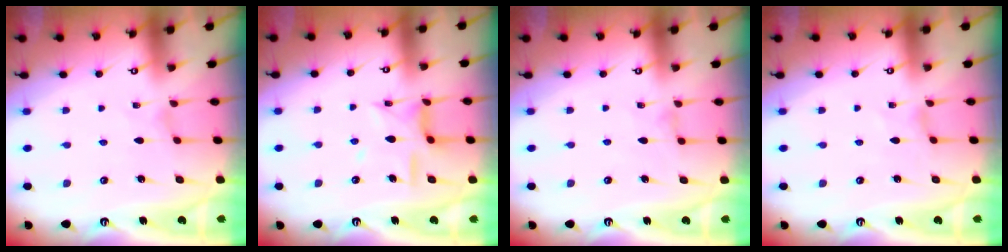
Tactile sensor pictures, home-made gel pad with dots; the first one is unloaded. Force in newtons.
{"total": 10.9, "press": 10.8, "slide": 0.9}
{"total": 0.6, "press": 0.6, "slide": 0.2}
{"total": 0.0}